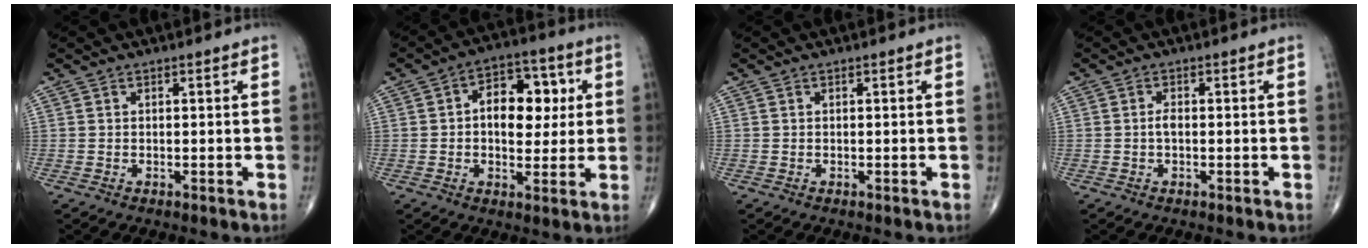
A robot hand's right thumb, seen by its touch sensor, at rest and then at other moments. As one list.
[{"total": 11.5, "force": [1.7, 7.4, 8.7], "torque": [-0.087, 0.014, 0.020]}, {"total": 0.0}, {"total": 1.4, "force": [-0.2, 0.6, 1.2], "torque": [-0.021, 0.002, -0.005]}]